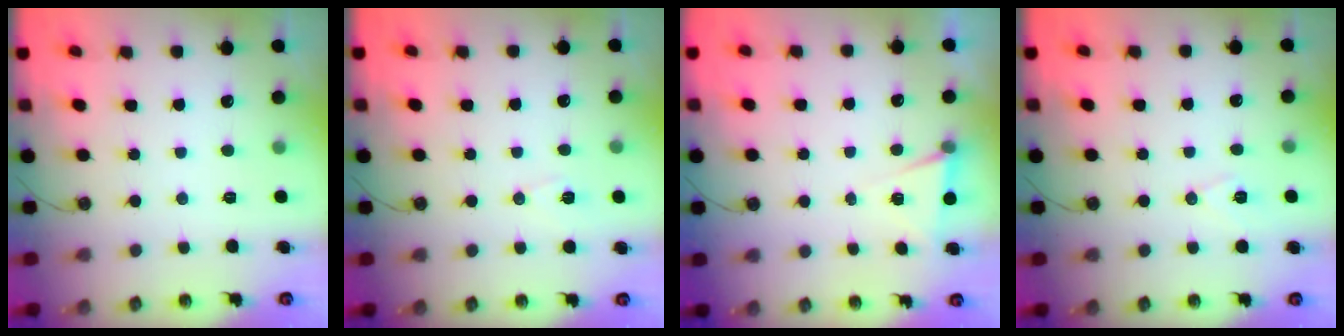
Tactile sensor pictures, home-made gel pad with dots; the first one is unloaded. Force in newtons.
{"total": 6.2, "press": 5.1, "slide": 3.5}
{"total": 5.2, "press": 2.7, "slide": 4.5}
{"total": 7.0, "press": 5.7, "slide": 4.1}